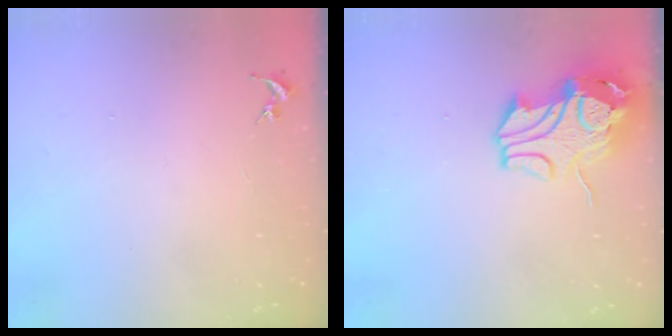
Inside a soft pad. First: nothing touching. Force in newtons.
{"total": 13.3, "press": 13.1, "slide": 2.0}